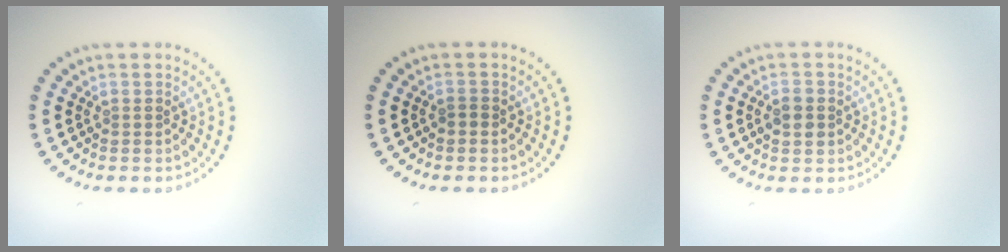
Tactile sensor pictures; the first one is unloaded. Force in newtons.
{"total": 0.7, "press": 0.6, "slide": 0.3}
{"total": 2.4, "press": 2.4, "slide": 0.2}